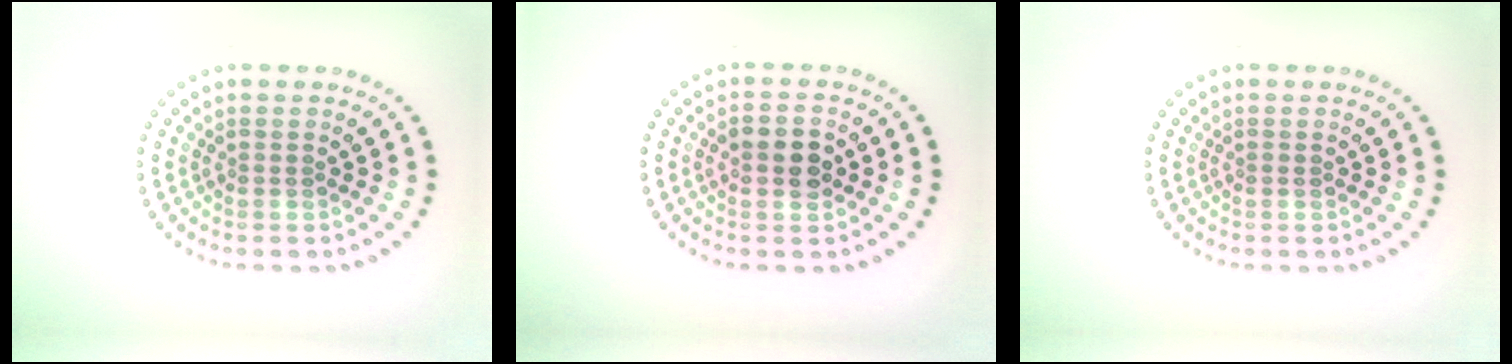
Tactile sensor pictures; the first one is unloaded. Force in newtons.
{"total": 2.8, "press": 2.8, "slide": 0.3}
{"total": 0.0}